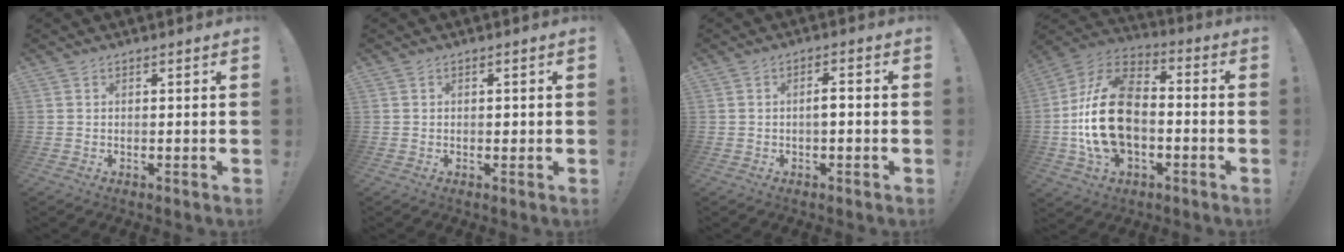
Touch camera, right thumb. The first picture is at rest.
{"total": 0.7, "force": [-0.2, 0.6, 0.3], "torque": [0.004, 0.000, -0.006]}
{"total": 2.8, "force": [-0.8, 0.7, 2.5], "torque": [-0.037, 0.005, -0.019]}
{"total": 22.7, "force": [-2.7, 15.0, 16.9], "torque": [-0.308, 0.032, -0.035]}